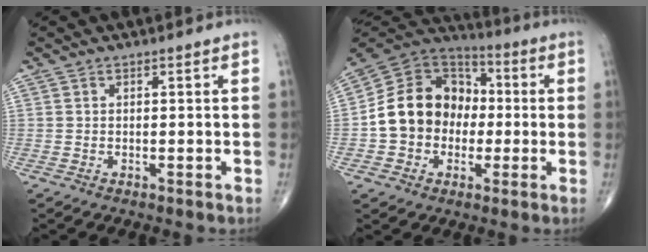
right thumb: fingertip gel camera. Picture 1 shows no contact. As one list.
[{"total": 15.7, "force": [-1.5, 13.0, 8.6], "torque": [-0.109, 0.040, -0.034]}]